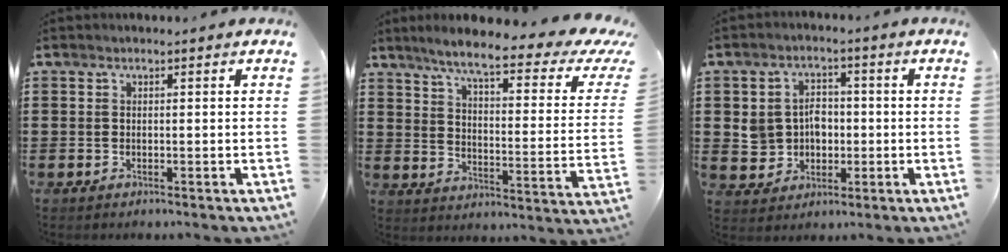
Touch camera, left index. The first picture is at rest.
{"total": 7.6, "force": [5.4, 0.1, 5.3], "torque": [-0.116, -0.039, 0.082]}
{"total": 5.7, "force": [0.2, 5.0, 2.8], "torque": [-0.069, 0.015, 0.004]}